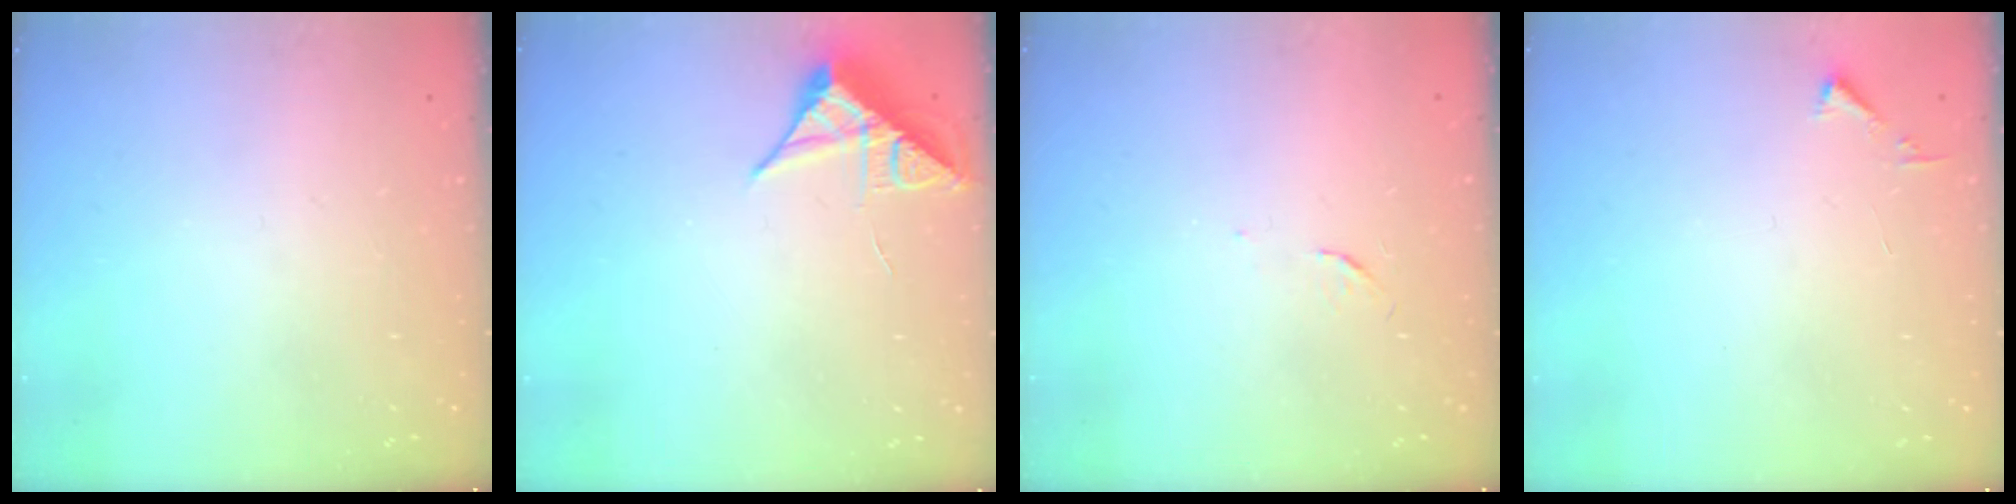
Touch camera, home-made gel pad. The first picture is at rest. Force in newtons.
{"total": 7.7, "press": 7.7, "slide": 0.4}
{"total": 3.2, "press": 3.2, "slide": 0.4}
{"total": 3.1, "press": 3.1, "slide": 0.4}